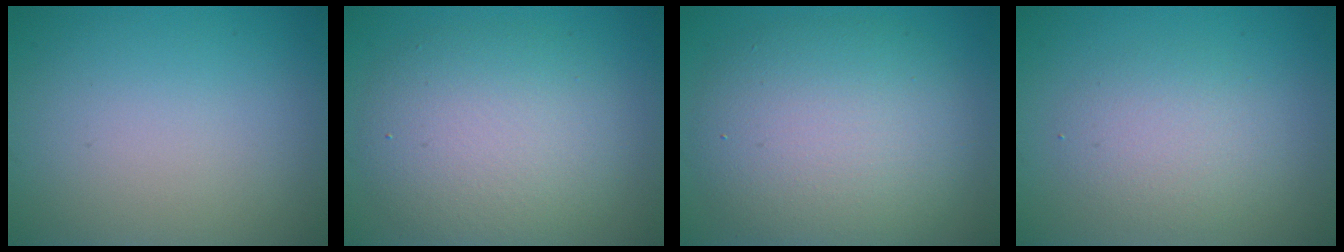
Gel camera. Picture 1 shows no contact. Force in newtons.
{"total": 6.5, "press": 6.4, "slide": 0.5}
{"total": 8.1, "press": 8.0, "slide": 0.2}
{"total": 2.9, "press": 2.9, "slide": 0.2}